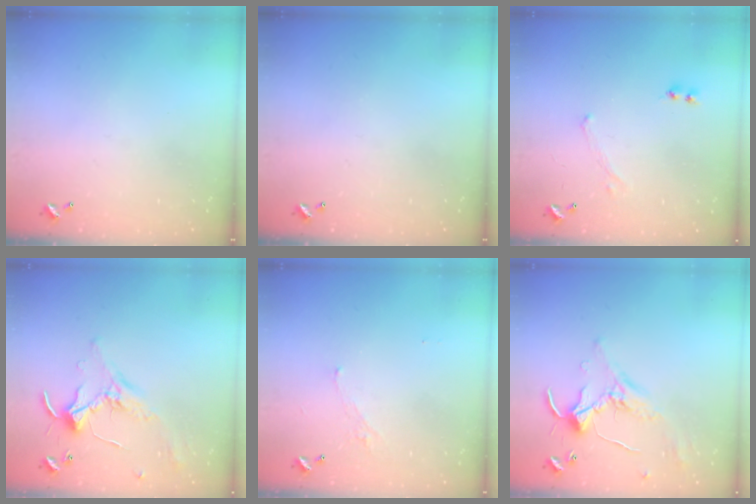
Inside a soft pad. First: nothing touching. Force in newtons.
{"total": 0.0}
{"total": 0.7, "press": 0.6, "slide": 0.2}
{"total": 0.8, "press": 0.7, "slide": 0.4}
{"total": 3.5, "press": 3.5, "slide": 0.3}
{"total": 1.0, "press": 0.5, "slide": 0.8}